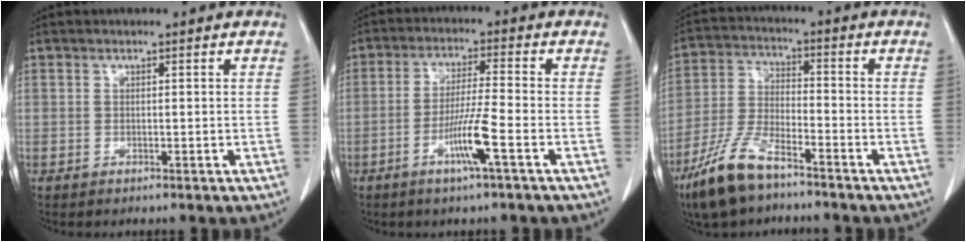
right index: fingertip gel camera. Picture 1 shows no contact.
{"total": 7.0, "force": [-3.0, -0.7, 6.3], "torque": [-0.123, -0.008, -0.059]}
{"total": 10.6, "force": [-7.6, 3.0, 6.7], "torque": [-0.150, -0.014, -0.148]}